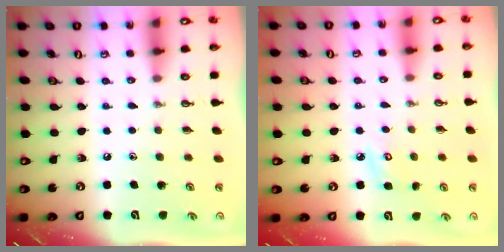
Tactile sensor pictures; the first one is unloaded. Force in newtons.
{"total": 4.6, "press": 4.6, "slide": 0.4}